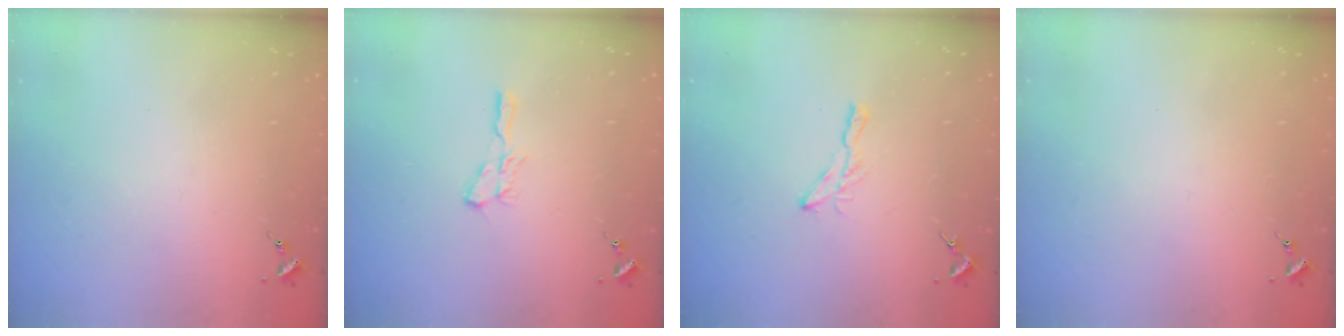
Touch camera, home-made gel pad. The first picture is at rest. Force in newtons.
{"total": 6.9, "press": 6.8, "slide": 0.7}
{"total": 5.8, "press": 5.8, "slide": 0.4}
{"total": 0.0}